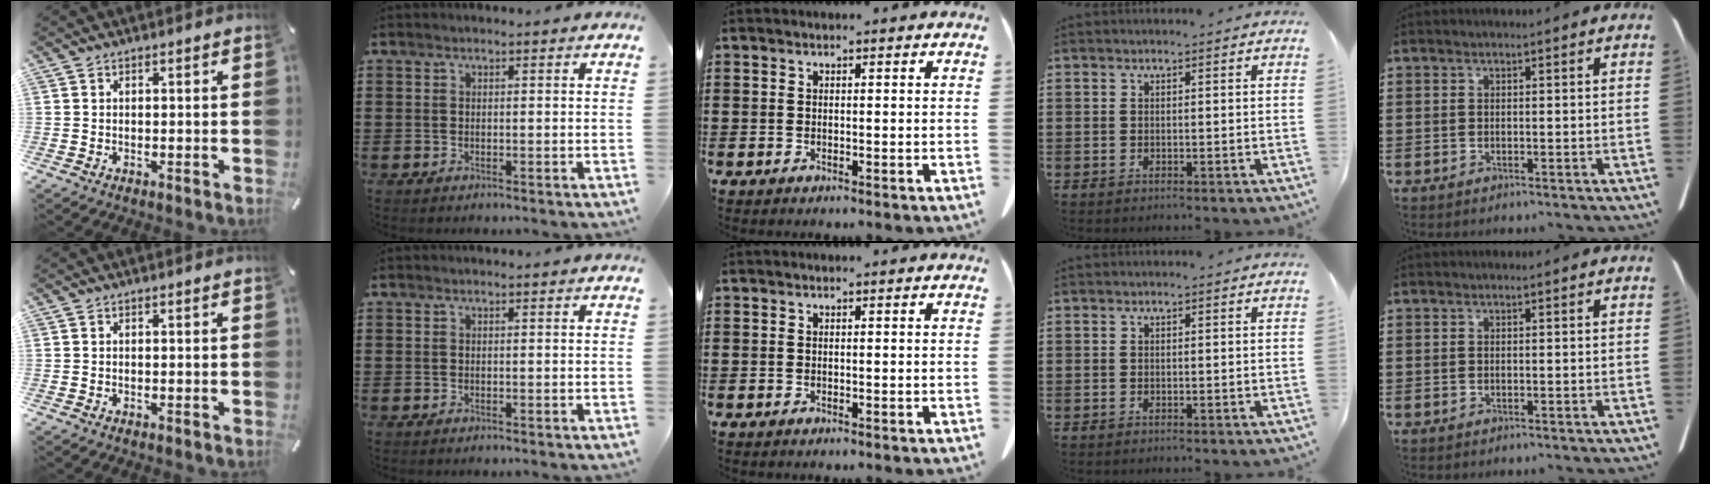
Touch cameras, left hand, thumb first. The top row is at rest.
{}